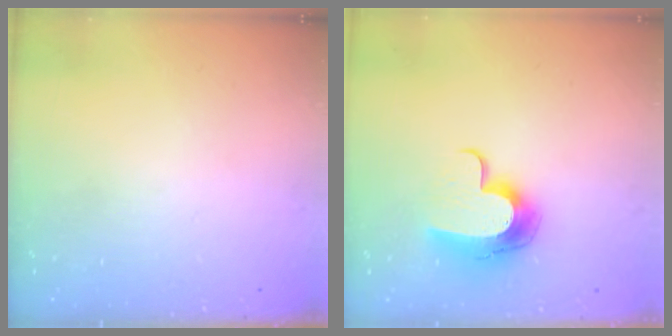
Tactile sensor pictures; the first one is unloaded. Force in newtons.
{"total": 11.3, "press": 11.3, "slide": 0.2}